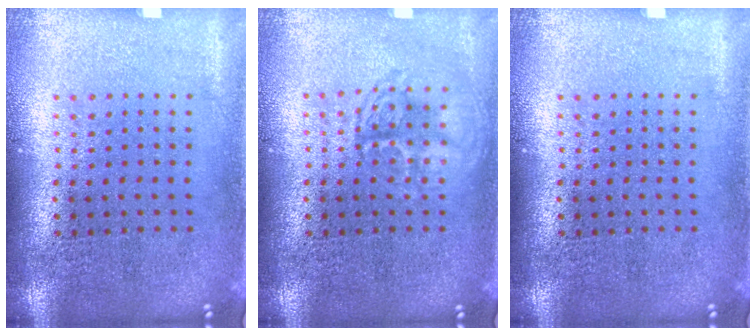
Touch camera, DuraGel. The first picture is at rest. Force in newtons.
{"total": 2.4, "press": 2.3, "slide": 0.3}
{"total": 0.0}